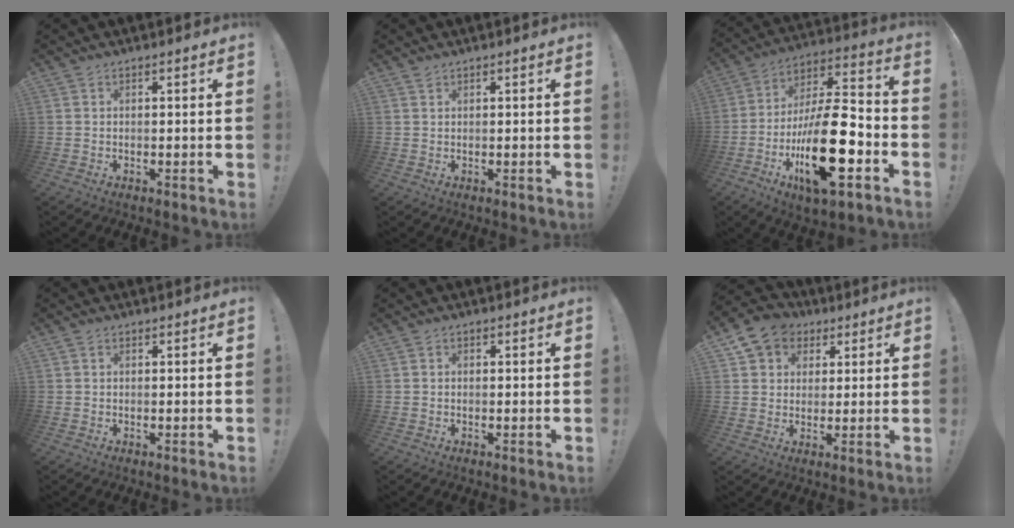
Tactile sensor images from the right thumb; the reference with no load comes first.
{"total": 0.6, "force": [0.5, 0.2, 0.1], "torque": [-0.001, -0.001, 0.010]}
{"total": 24.3, "force": [-9.0, 9.9, 20.2], "torque": [-0.363, 0.052, -0.137]}
{"total": 0.6, "force": [0.3, 0.5, 0.1], "torque": [-0.001, 0.001, 0.006]}
{"total": 0.8, "force": [-0.2, 0.7, 0.2], "torque": [-0.007, 0.005, -0.003]}
{"total": 9.0, "force": [3.8, 7.7, 2.7], "torque": [-0.040, -0.017, 0.079]}